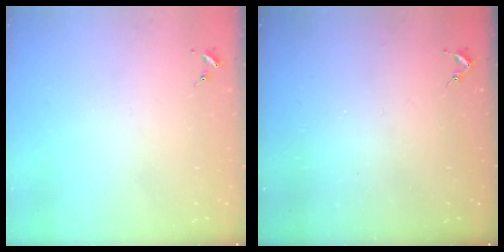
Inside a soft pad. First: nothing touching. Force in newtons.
{"total": 3.1, "press": 3.1, "slide": 0.4}